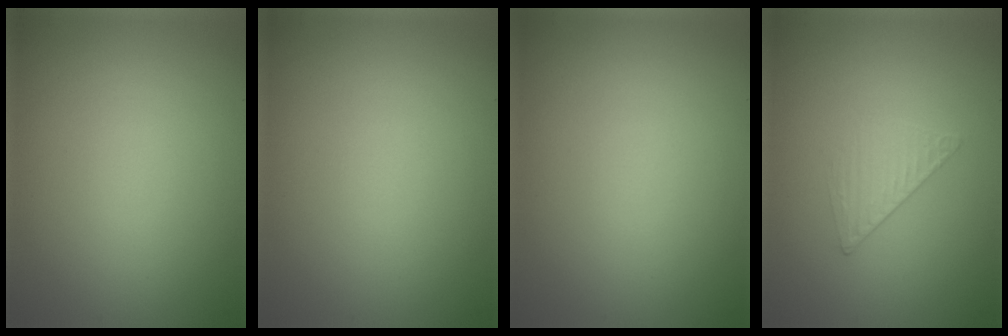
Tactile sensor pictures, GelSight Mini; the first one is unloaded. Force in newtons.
{"total": 0.0}
{"total": 0.0}
{"total": 1.3, "press": 0.4, "slide": 1.2}